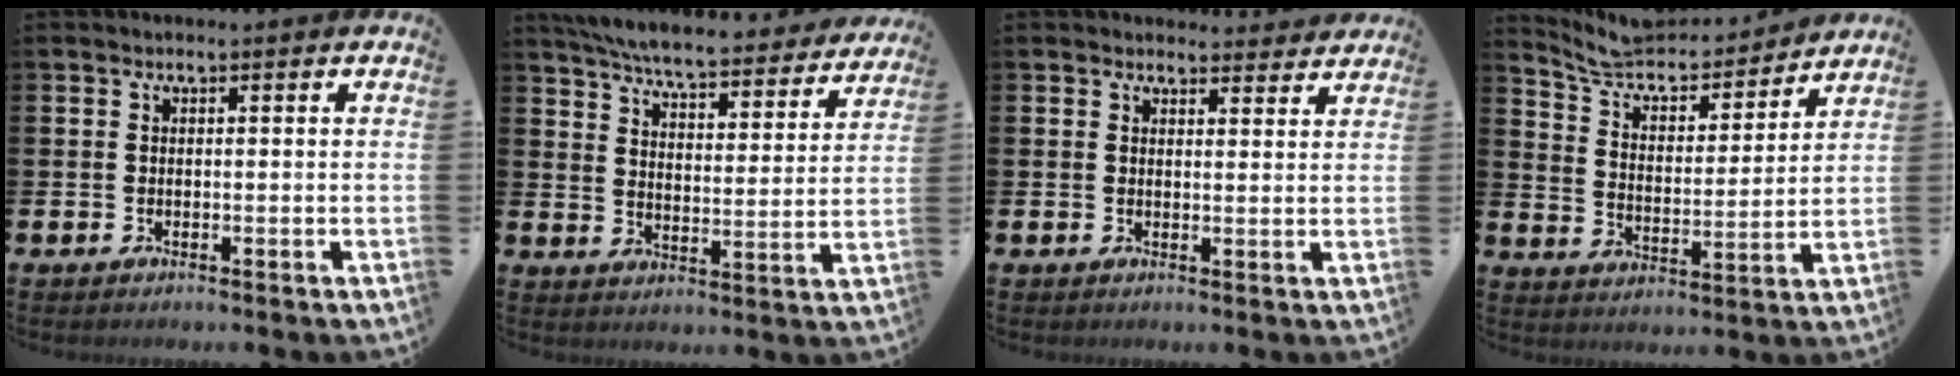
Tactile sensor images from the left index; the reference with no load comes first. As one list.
[{"total": 7.2, "force": [6.8, 0.5, 2.4], "torque": [-0.068, -0.048, 0.114]}, {"total": 2.7, "force": [2.6, 0.7, -0.1], "torque": [0.019, -0.021, 0.043]}, {"total": 7.6, "force": [7.1, 2.1, 1.7], "torque": [-0.076, -0.055, 0.121]}]